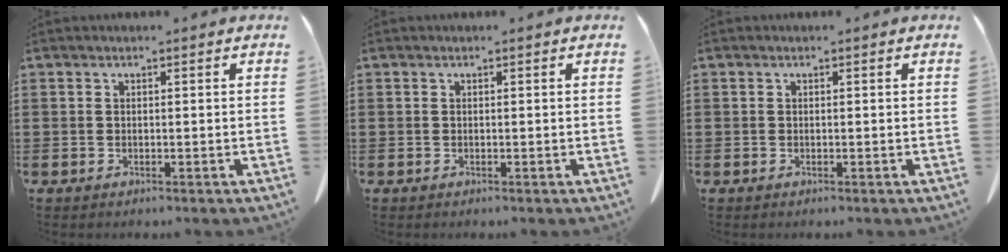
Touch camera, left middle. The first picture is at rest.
{"total": 0.0}
{"total": 0.0}